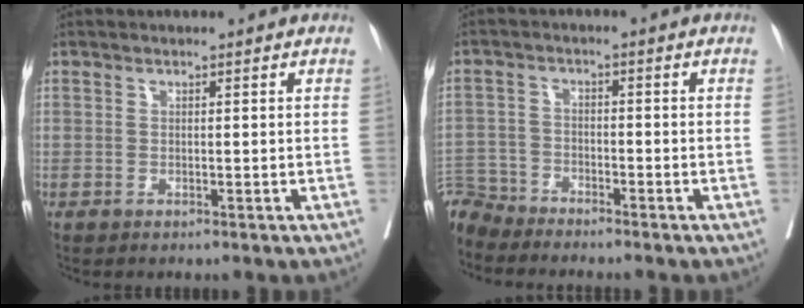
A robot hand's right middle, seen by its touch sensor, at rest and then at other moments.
{"total": 5.4, "force": [-5.3, 0.2, -1.0], "torque": [0.018, -0.005, -0.104]}